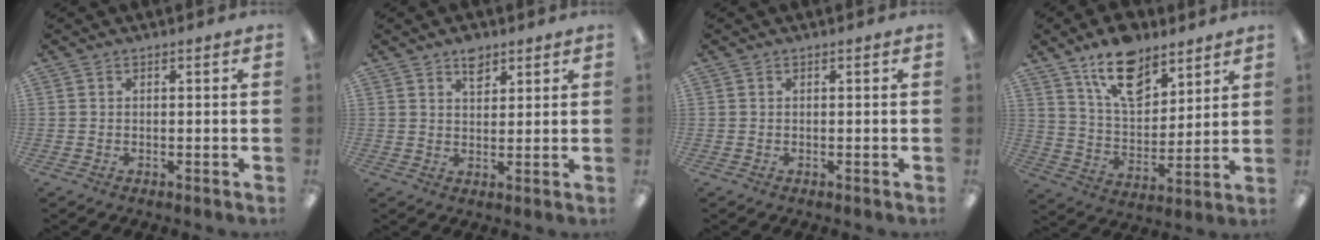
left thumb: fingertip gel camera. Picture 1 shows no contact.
{"total": 4.5, "force": [3.1, 2.5, 2.1], "torque": [-0.015, -0.015, 0.051]}
{"total": 0.0}
{"total": 15.1, "force": [10.4, 7.8, 7.7], "torque": [-0.124, -0.051, 0.187]}